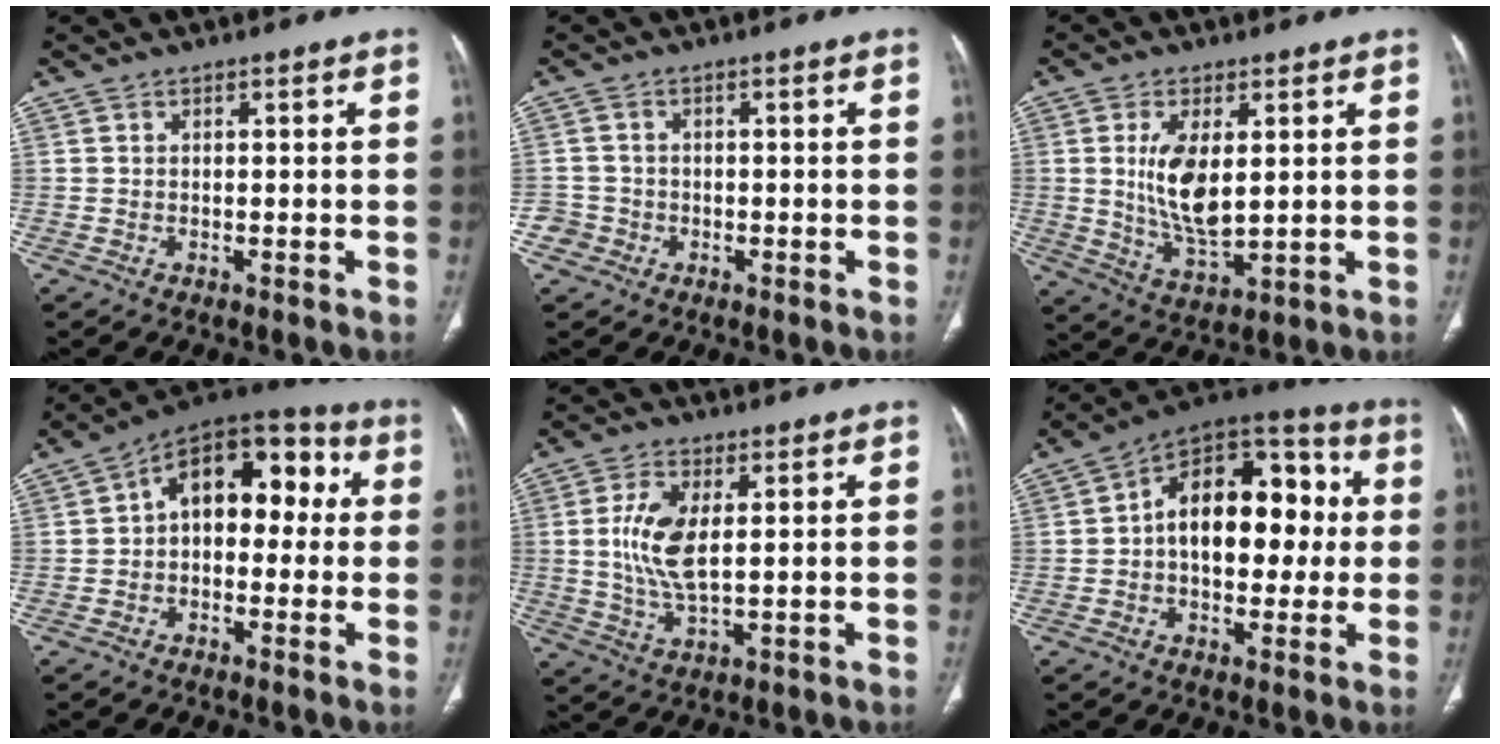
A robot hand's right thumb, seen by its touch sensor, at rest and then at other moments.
{"total": 2.8, "force": [-1.2, 2.5, -0.3], "torque": [0.016, 0.014, -0.028]}
{"total": 10.3, "force": [1.7, 4.8, 8.9], "torque": [-0.166, -0.021, 0.043]}
{"total": 14.5, "force": [1.7, 9.2, 11.1], "torque": [-0.113, 0.049, 0.009]}
{"total": 8.7, "force": [1.3, 3.9, 7.7], "torque": [-0.165, -0.009, 0.029]}
{"total": 18.9, "force": [1.2, 11.8, 14.8], "torque": [-0.175, 0.042, 0.010]}